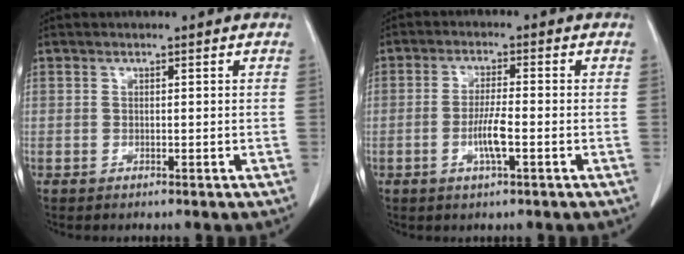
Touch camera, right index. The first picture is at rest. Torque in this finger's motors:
{"motor_torque": [1.03, -0.44, 0.18, 0.06]}